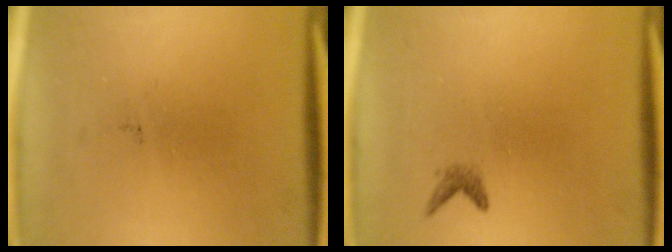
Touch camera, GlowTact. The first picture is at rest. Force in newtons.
{"total": 0.9}